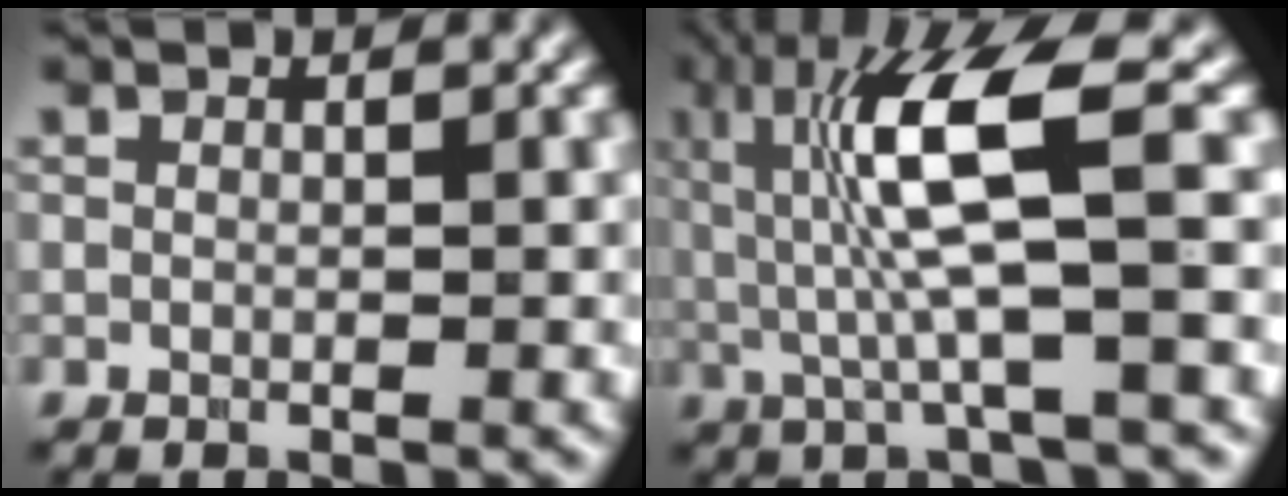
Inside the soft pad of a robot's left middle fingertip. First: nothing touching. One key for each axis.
{"total": 8.1, "fx": 1.1, "fy": 1.5, "fz": 7.8, "tx": -0.154, "ty": -0.003, "tz": 0.028}